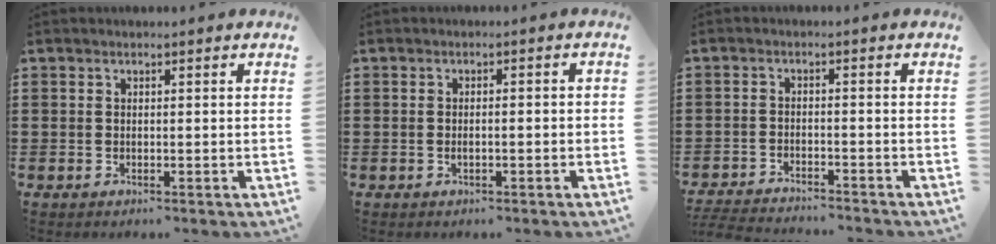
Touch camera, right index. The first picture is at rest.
{"total": 1.5, "force": [-0.7, 0.3, 1.3], "torque": [-0.024, -0.001, -0.011]}
{"total": 3.3, "force": [-3.3, -0.1, 0.2], "torque": [-0.013, -0.006, -0.072]}